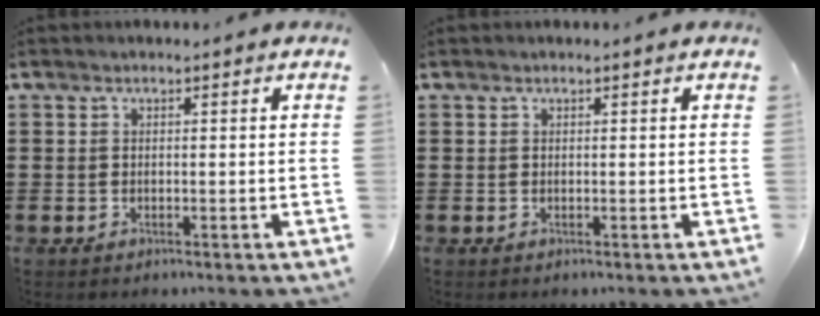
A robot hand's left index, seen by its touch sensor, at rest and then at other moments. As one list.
[{"total": 0.0}]